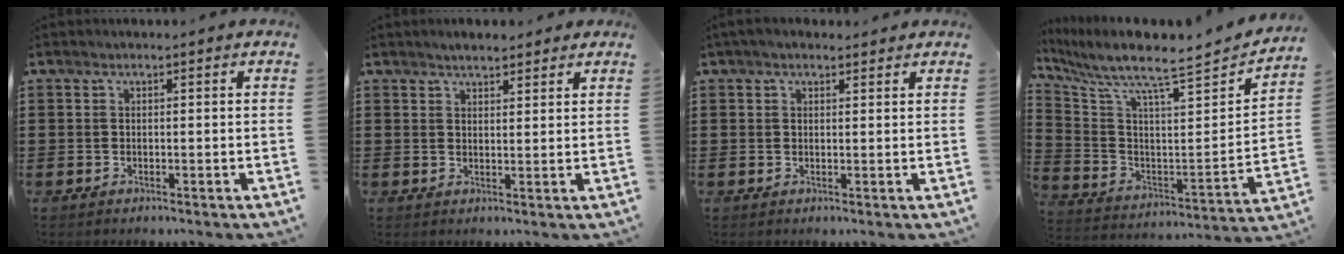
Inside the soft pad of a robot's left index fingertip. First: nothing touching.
{"total": 2.4, "force": [2.2, 0.8, 0.4], "torque": [-0.013, 0.006, 0.042]}
{"total": 1.9, "force": [1.6, 0.7, 0.8], "torque": [-0.017, 0.008, 0.030]}
{"total": 7.3, "force": [6.6, -0.5, 3.0], "torque": [-0.087, -0.080, 0.099]}